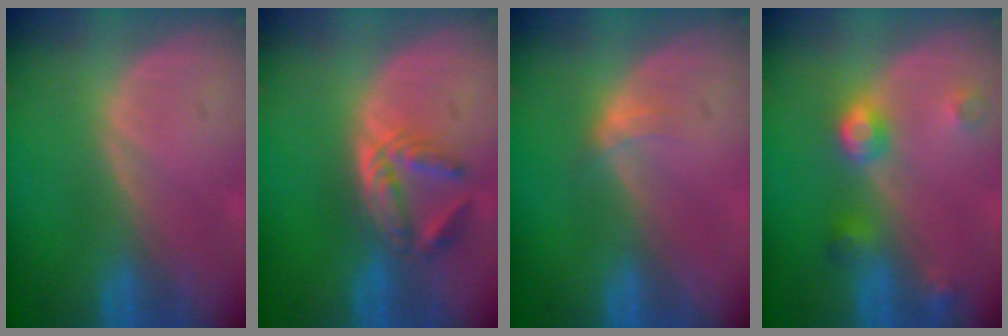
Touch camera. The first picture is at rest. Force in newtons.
{"total": 5.8, "press": 5.0, "slide": 2.9}
{"total": 1.6, "press": 1.3, "slide": 1.0}
{"total": 4.5, "press": 4.0, "slide": 2.0}